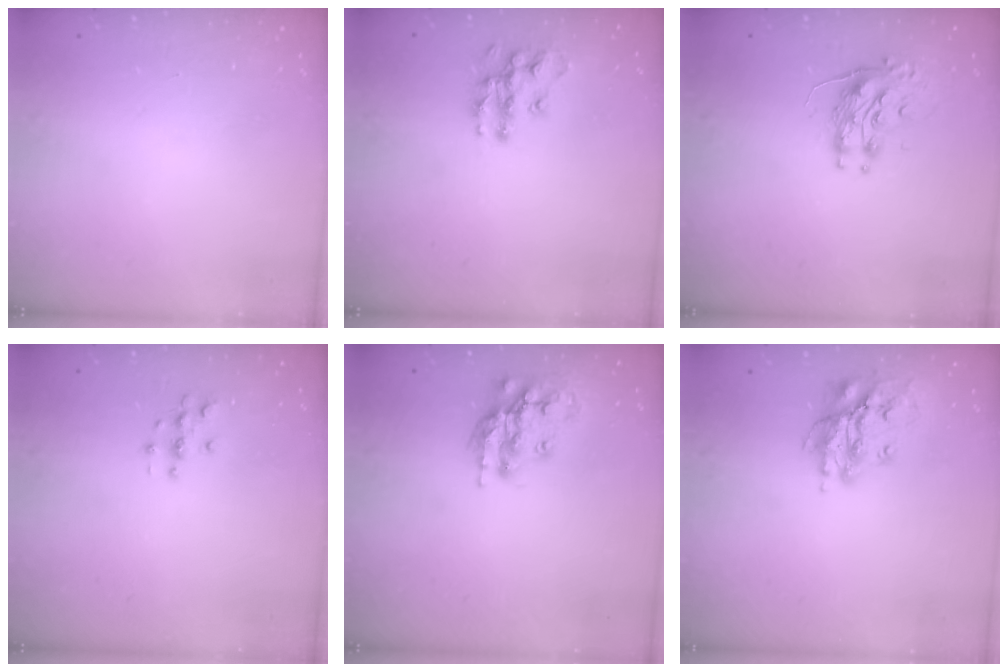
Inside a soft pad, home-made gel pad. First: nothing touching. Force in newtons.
{"total": 10.4, "press": 10.4, "slide": 0.4}
{"total": 8.2, "press": 8.2, "slide": 0.3}
{"total": 2.9, "press": 2.9, "slide": 0.3}
{"total": 15.5, "press": 15.5, "slide": 1.1}
{"total": 13.9, "press": 13.7, "slide": 2.0}